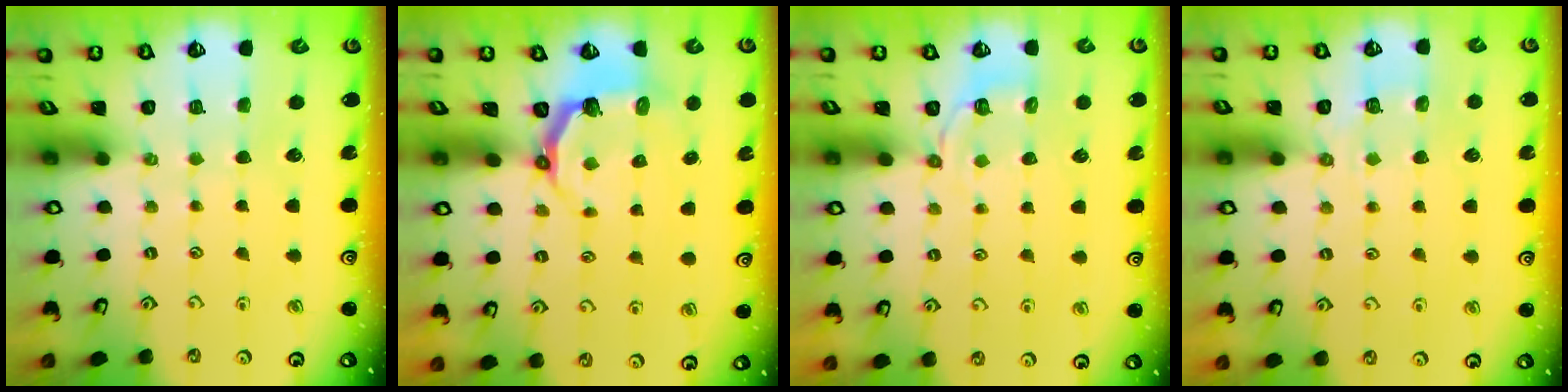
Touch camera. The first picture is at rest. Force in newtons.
{"total": 4.5, "press": 2.9, "slide": 3.4}
{"total": 3.5, "press": 3.0, "slide": 1.8}
{"total": 4.8, "press": 4.7, "slide": 1.1}